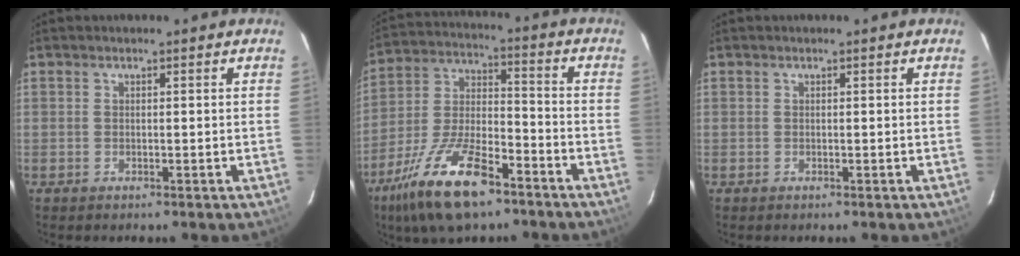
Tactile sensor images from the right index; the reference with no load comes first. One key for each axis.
{"total": 18.1, "fx": -11.6, "fy": 6.6, "fz": 12.2, "tx": -0.255, "ty": -0.017, "tz": -0.212}
{"total": 0.0}